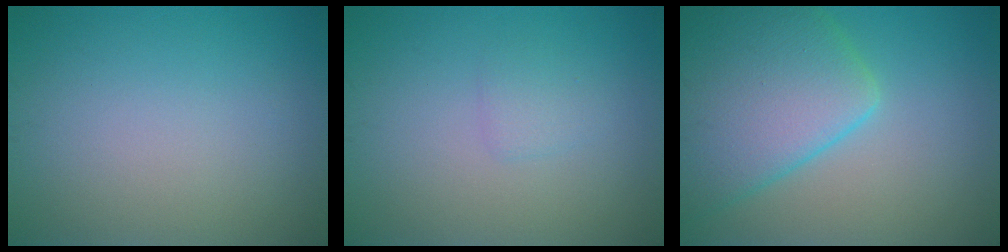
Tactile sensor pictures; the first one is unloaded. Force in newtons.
{"total": 1.1, "press": 1.1, "slide": 0.1}
{"total": 9.3, "press": 9.3, "slide": 0.4}